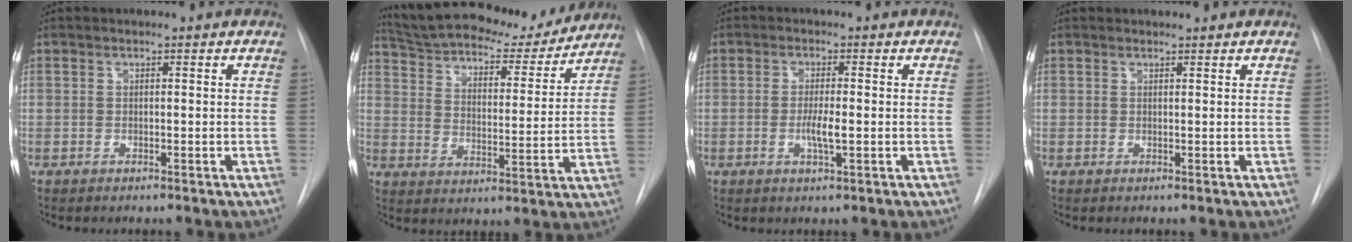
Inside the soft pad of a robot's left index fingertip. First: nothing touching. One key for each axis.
{"total": 19.1, "fx": 17.5, "fy": 4.5, "fz": 6.3, "tx": -0.105, "ty": -0.007, "tz": 0.253}
{"total": 3.1, "fx": -0.9, "fy": 0.3, "fz": 3.0, "tx": -0.060, "ty": -0.010, "tz": -0.016}
{"total": 0.7, "fx": 0.7, "fy": 0.1, "fz": -0.1, "tx": -0.005, "ty": 0.004, "tz": 0.013}